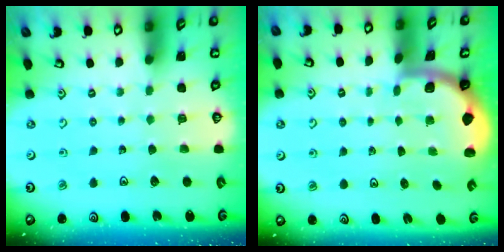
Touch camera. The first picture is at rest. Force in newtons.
{"total": 1.4, "press": 1.4, "slide": 0.1}